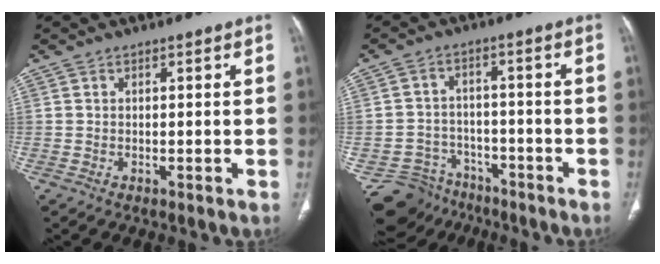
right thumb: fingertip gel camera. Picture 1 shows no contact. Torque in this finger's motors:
{"motor_torque": [-0.01, -0.14, -0.41, 0.08, 0.01]}